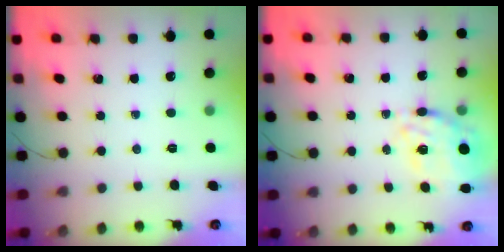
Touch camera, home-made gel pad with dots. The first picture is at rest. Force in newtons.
{"total": 12.0, "press": 11.3, "slide": 4.0}